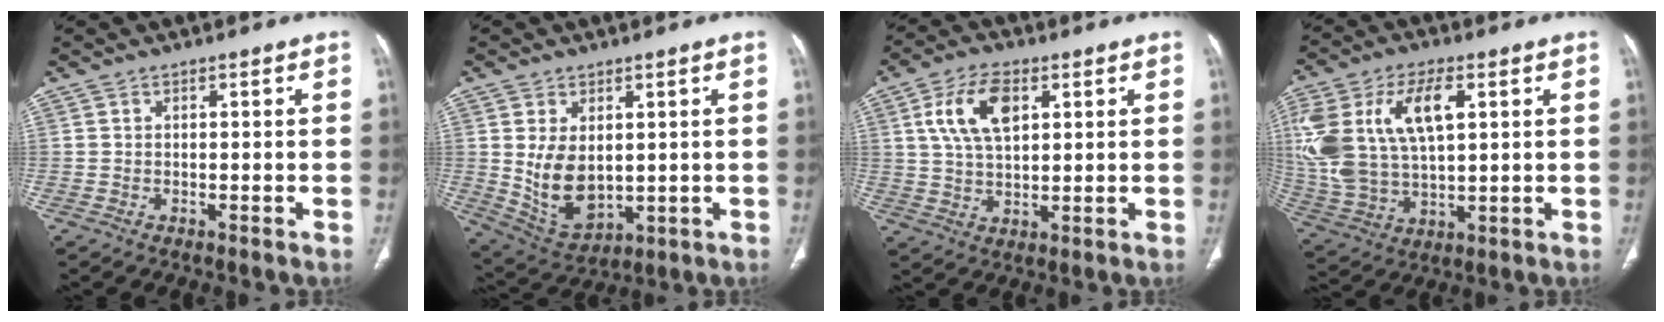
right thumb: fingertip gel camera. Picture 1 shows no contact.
{"total": 9.9, "force": [0.9, 6.3, 7.5], "torque": [-0.121, -0.015, 0.044]}
{"total": 10.4, "force": [3.6, 5.6, 8.0], "torque": [-0.145, -0.004, 0.067]}
{"total": 20.5, "force": [5.7, 10.9, 16.4], "torque": [-0.355, 0.002, 0.112]}